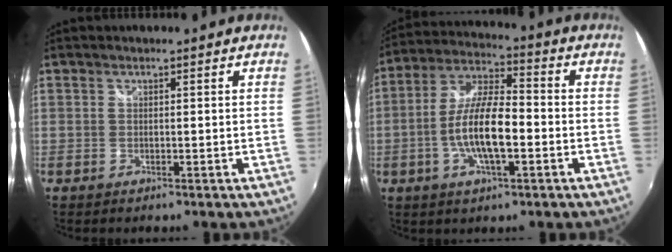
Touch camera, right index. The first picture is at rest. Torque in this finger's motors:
{"motor_torque": [1.39, -0.75, 1.05, 0.21]}